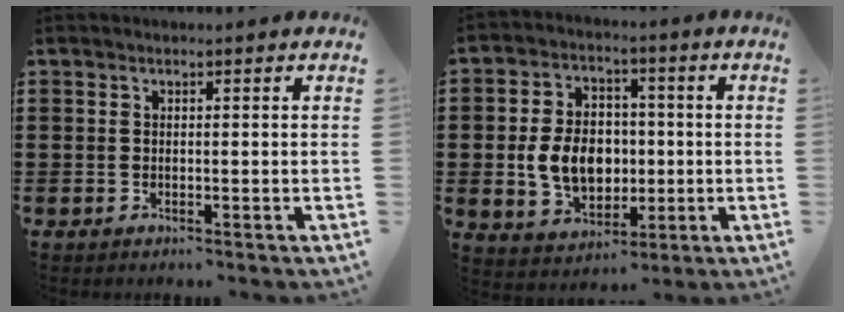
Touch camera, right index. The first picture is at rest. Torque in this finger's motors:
{"motor_torque": [1.54, -0.60, 0.39, 0.21]}